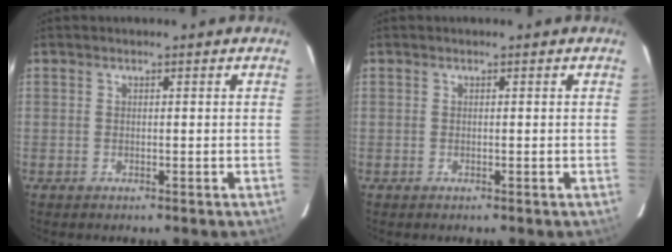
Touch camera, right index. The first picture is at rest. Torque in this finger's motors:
{"motor_torque": [-0.02, 0.02, 0.00, 0.00]}